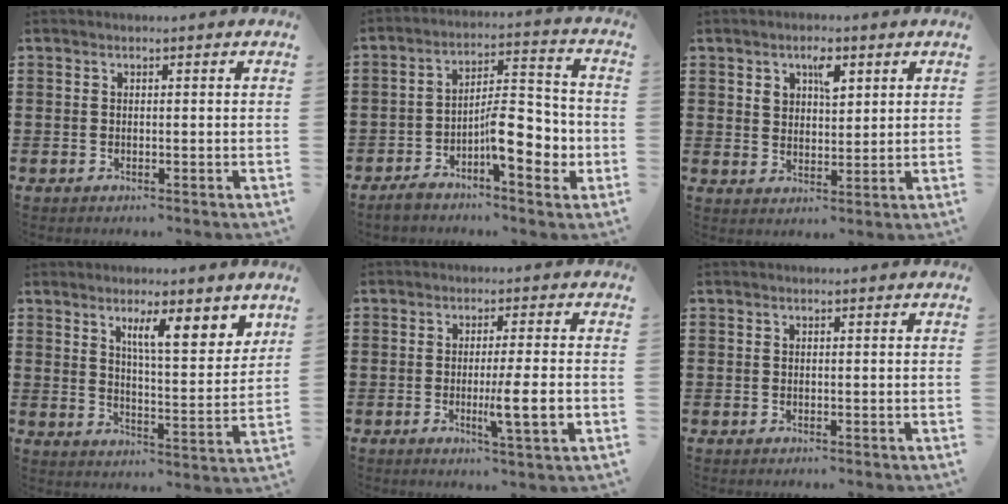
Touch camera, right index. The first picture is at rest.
{"total": 9.5, "force": [-3.3, 3.3, 8.3], "torque": [-0.119, -0.002, -0.058]}
{"total": 3.9, "force": [2.2, 2.1, 2.5], "torque": [-0.041, 0.003, 0.034]}
{"total": 7.9, "force": [4.9, 1.9, 5.8], "torque": [-0.094, -0.019, 0.077]}
{"total": 6.8, "force": [-1.5, 0.2, 6.6], "torque": [-0.106, -0.013, -0.025]}
{"total": 0.0}